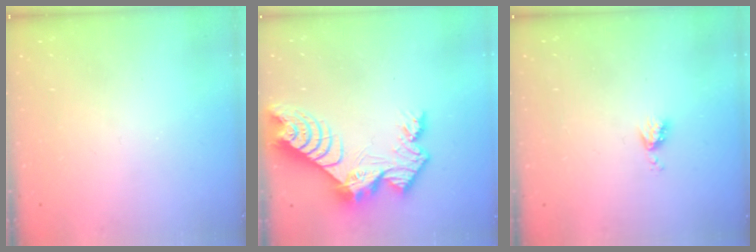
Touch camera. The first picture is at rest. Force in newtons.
{"total": 13.2, "press": 13.2, "slide": 1.0}
{"total": 4.0, "press": 4.0, "slide": 0.5}